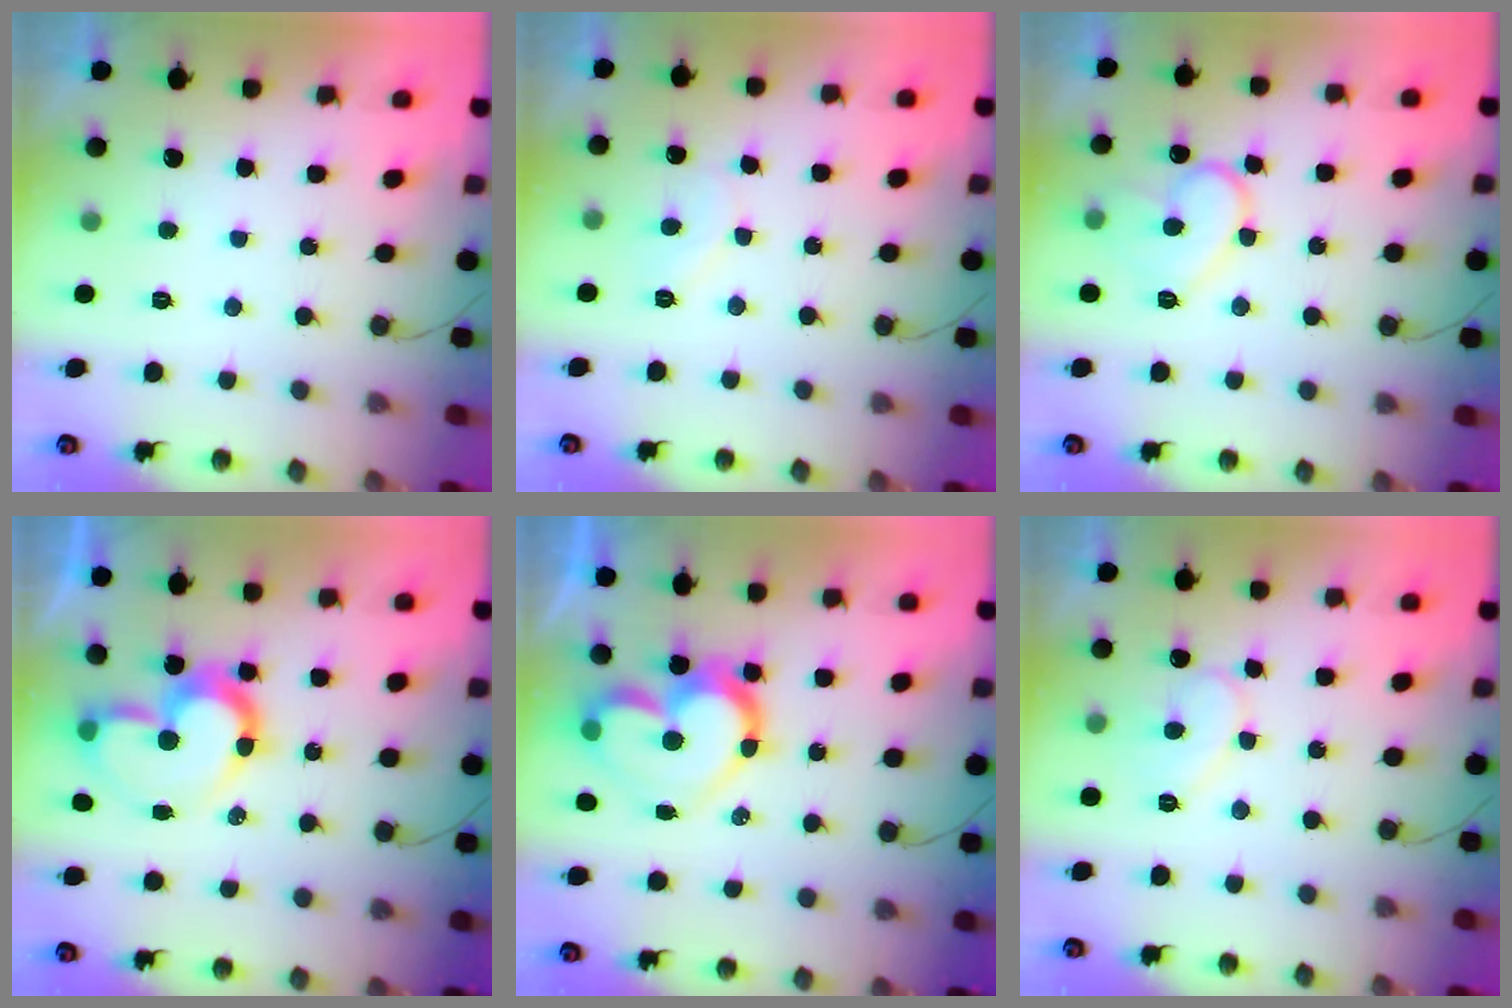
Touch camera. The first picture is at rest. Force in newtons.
{"total": 4.8, "press": 4.8, "slide": 0.4}
{"total": 11.7, "press": 11.6, "slide": 0.9}
{"total": 11.9, "press": 11.7, "slide": 2.0}
{"total": 15.5, "press": 15.4, "slide": 1.3}
{"total": 7.9, "press": 7.8, "slide": 0.6}